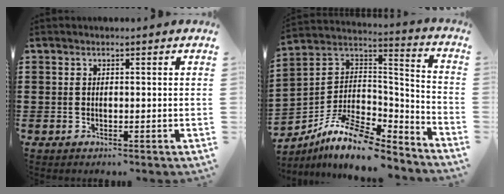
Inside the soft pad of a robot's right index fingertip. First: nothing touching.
{"total": 10.8, "force": [-8.3, 3.9, 5.8], "torque": [-0.123, 0.018, -0.163]}